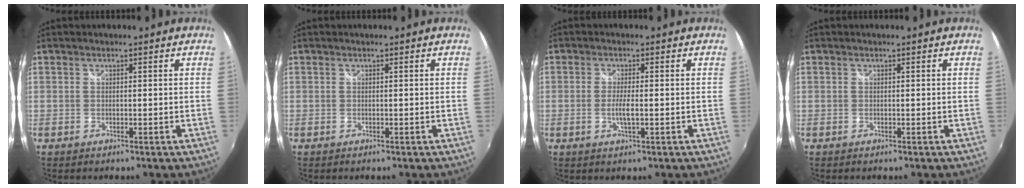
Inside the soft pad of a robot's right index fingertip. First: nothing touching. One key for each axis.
{"total": 0.0}
{"total": 3.1, "fx": -0.6, "fy": 0.3, "fz": 3.0, "tx": -0.057, "ty": -0.007, "tz": -0.011}
{"total": 0.0}